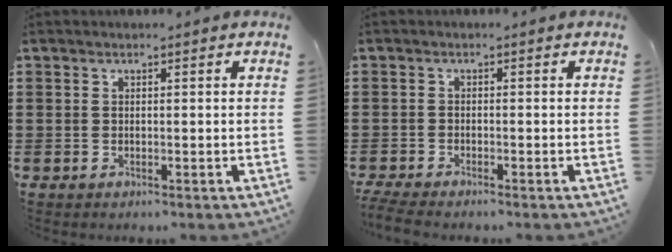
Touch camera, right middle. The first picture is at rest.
{"total": 2.0, "force": [-1.8, 0.1, 0.7], "torque": [-0.019, -0.002, -0.038]}